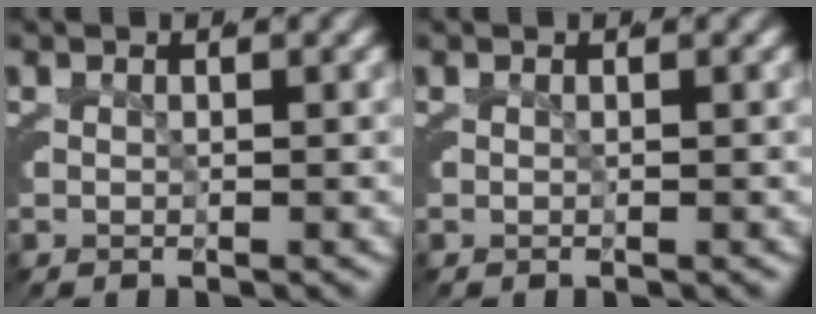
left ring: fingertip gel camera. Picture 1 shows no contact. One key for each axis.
{"total": 0.0}